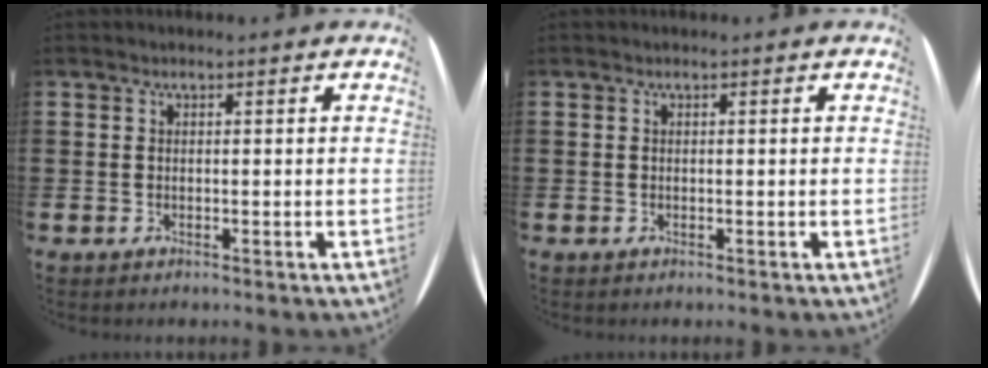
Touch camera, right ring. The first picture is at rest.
{"total": 0.0}